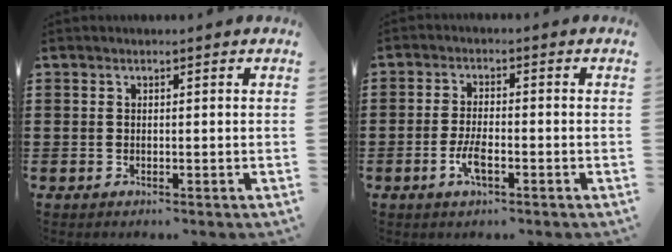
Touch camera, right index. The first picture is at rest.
{"total": 4.0, "force": [-1.7, 1.4, 3.4], "torque": [-0.077, -0.002, -0.036]}